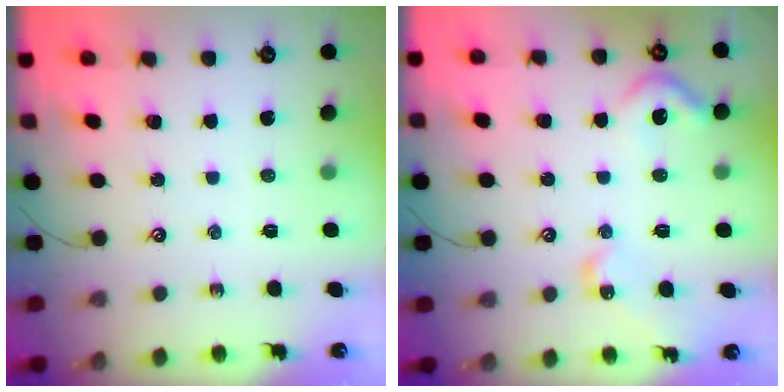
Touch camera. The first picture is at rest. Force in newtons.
{"total": 7.8, "press": 7.8, "slide": 0.9}